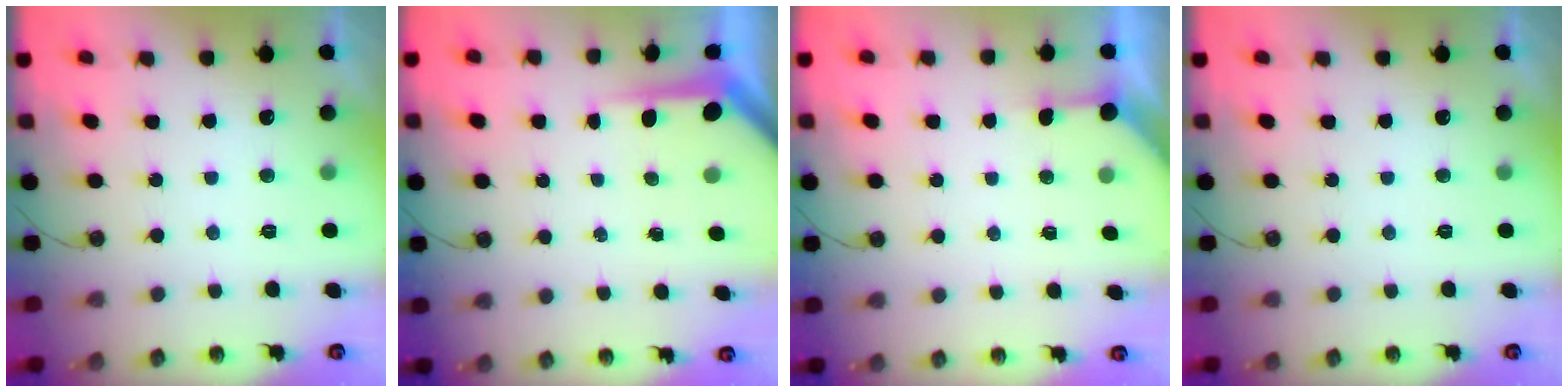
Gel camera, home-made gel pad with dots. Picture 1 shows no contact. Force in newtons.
{"total": 4.4, "press": 4.4, "slide": 0.4}
{"total": 2.9, "press": 2.8, "slide": 0.3}
{"total": 0.0}